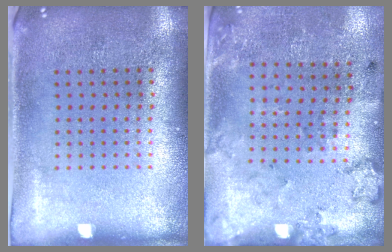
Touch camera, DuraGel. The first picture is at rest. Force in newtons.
{"total": 2.0, "press": 1.3, "slide": 1.5}